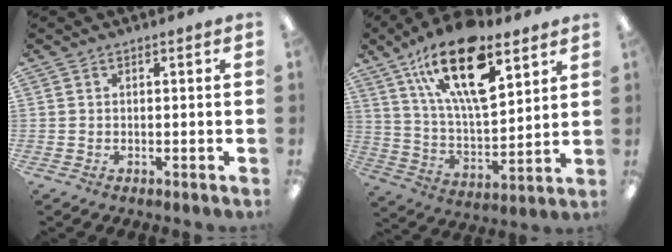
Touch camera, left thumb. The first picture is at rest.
{"total": 23.2, "force": [13.2, 9.6, 16.4], "torque": [-0.285, -0.067, 0.220]}